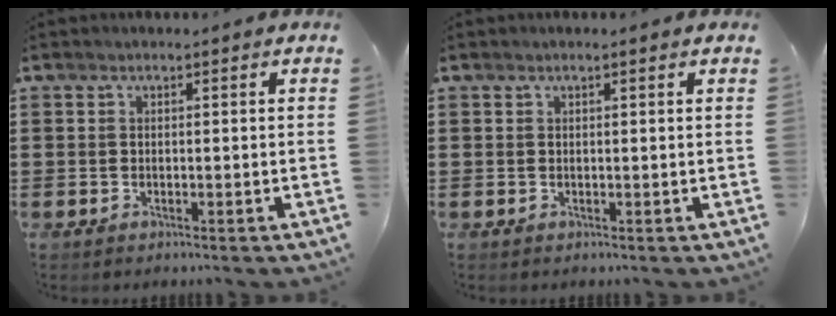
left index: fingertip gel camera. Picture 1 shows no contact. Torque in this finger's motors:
{"motor_torque": [0.02, -0.28, -0.02, -0.01]}